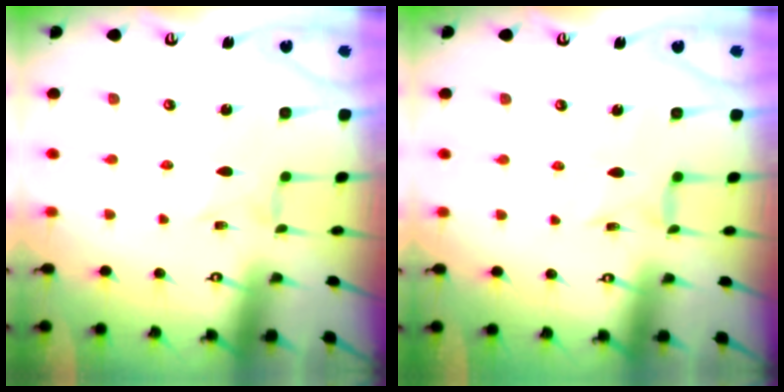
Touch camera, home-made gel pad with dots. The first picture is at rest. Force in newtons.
{"total": 6.0, "press": 6.0, "slide": 0.4}